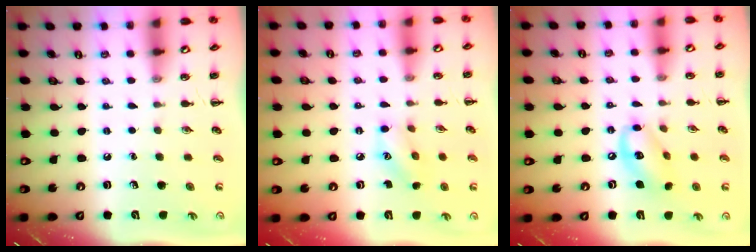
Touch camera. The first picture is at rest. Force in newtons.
{"total": 7.8, "press": 7.7, "slide": 0.6}
{"total": 12.2, "press": 12.0, "slide": 2.5}